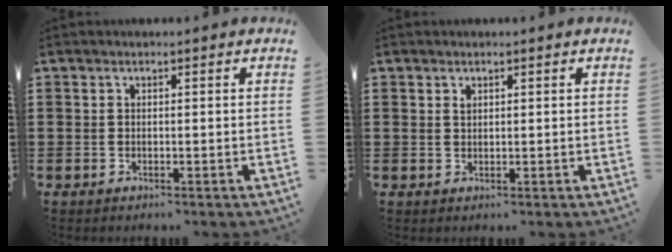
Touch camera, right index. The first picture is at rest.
{"total": 0.7, "force": [0.5, 0.4, 0.4], "torque": [-0.008, 0.001, 0.009]}